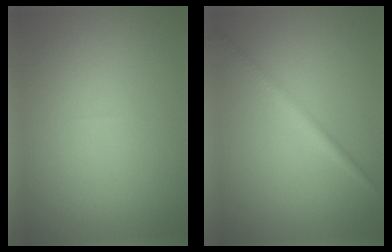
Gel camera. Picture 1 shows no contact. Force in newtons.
{"total": 2.0, "press": 2.0, "slide": 0.0}